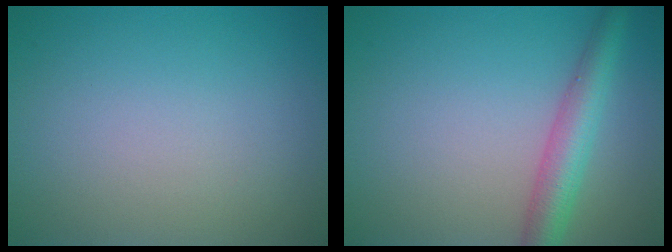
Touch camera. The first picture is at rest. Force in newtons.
{"total": 4.1, "press": 4.1, "slide": 0.0}